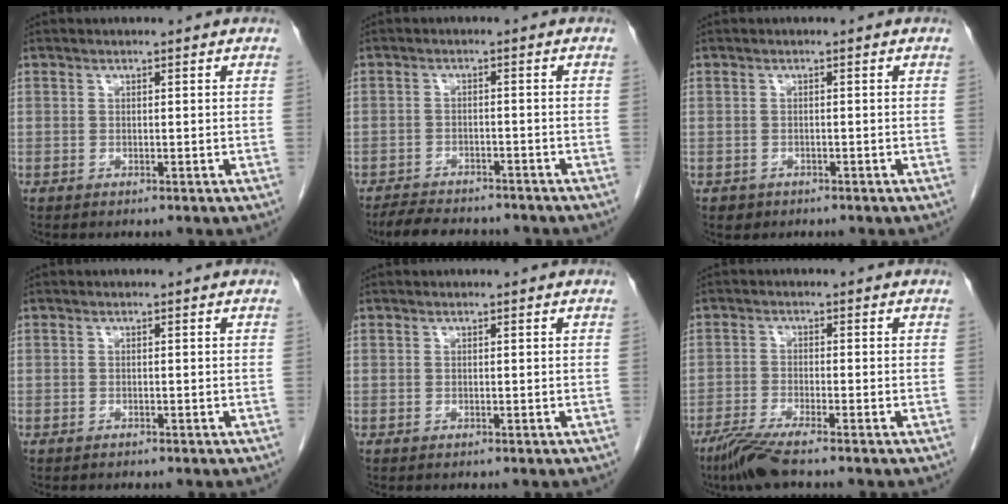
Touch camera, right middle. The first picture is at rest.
{"total": 8.5, "force": [-7.7, 2.3, 2.8], "torque": [-0.045, -0.004, -0.111]}
{"total": 1.2, "force": [-0.7, 1.0, 0.1], "torque": [-0.004, 0.003, -0.007]}
{"total": 0.0}
{"total": 0.0}
{"total": 5.4, "force": [-4.1, -0.2, 3.4], "torque": [-0.072, -0.018, -0.084]}